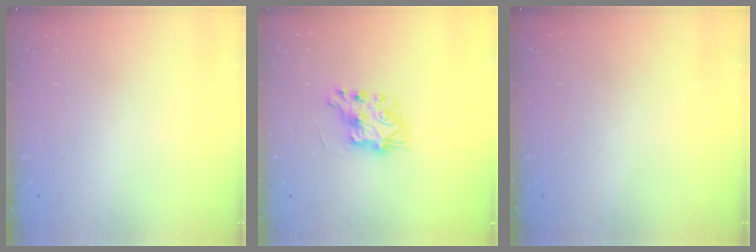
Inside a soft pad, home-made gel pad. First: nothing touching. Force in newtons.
{"total": 7.5, "press": 7.5, "slide": 0.2}
{"total": 0.0}